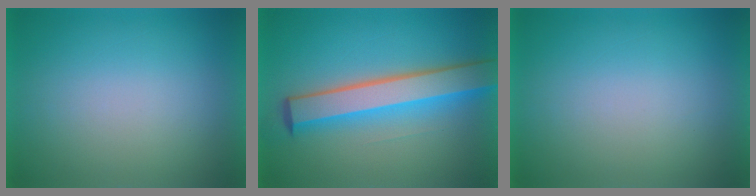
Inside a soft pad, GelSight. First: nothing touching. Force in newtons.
{"total": 6.9}
{"total": 1.3}